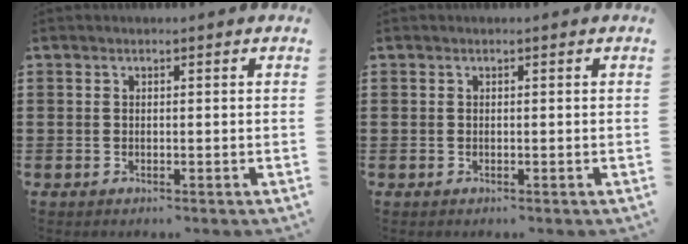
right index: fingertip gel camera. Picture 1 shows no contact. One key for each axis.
{"total": 0.0}